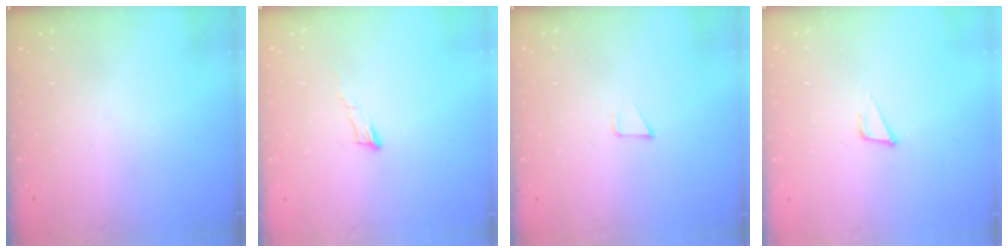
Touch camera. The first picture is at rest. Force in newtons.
{"total": 5.7, "press": 5.7, "slide": 0.3}
{"total": 2.8, "press": 2.8, "slide": 0.2}
{"total": 3.1, "press": 3.0, "slide": 0.9}